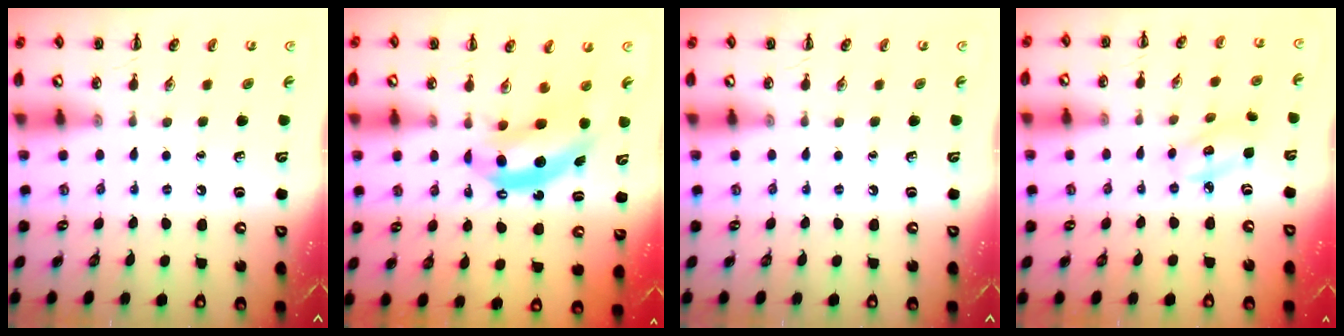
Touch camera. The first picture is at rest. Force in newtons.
{"total": 6.8, "press": 6.7, "slide": 1.2}
{"total": 0.0}
{"total": 3.3, "press": 3.3, "slide": 0.6}